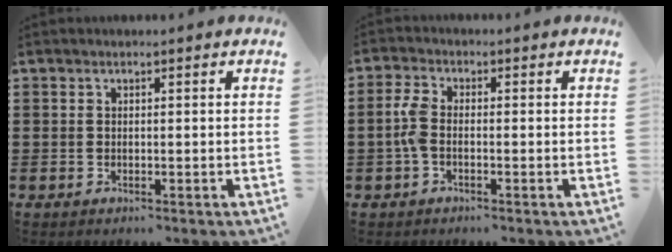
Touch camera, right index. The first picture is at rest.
{"total": 3.5, "force": [-0.8, 1.6, 3.0], "torque": [-0.075, -0.003, -0.021]}